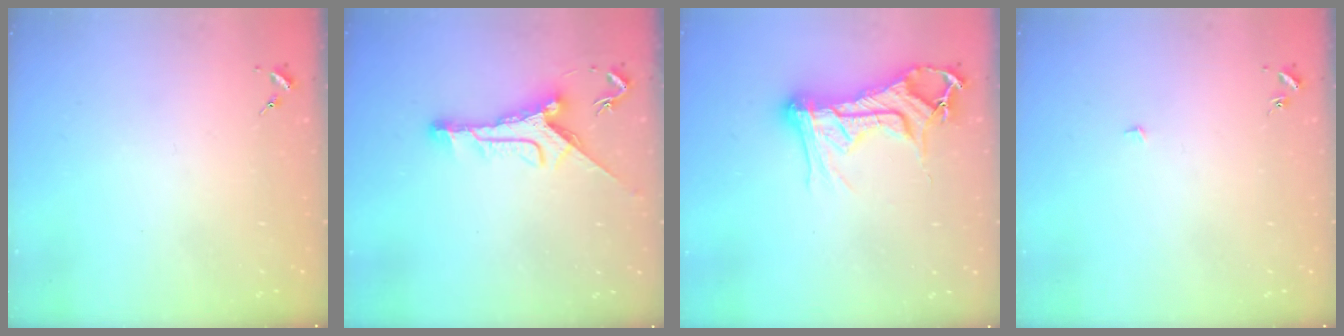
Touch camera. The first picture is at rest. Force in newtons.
{"total": 11.3, "press": 11.3, "slide": 0.6}
{"total": 15.6, "press": 15.6, "slide": 1.1}
{"total": 2.3, "press": 2.3, "slide": 0.1}